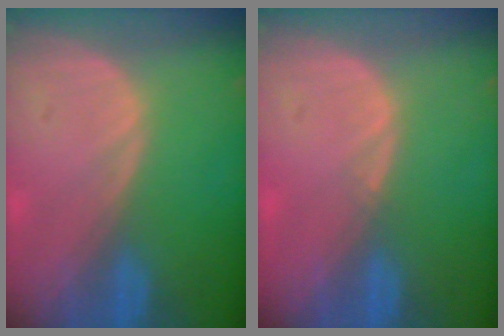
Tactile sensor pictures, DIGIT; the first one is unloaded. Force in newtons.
{"total": 0.6, "press": 0.5, "slide": 0.4}